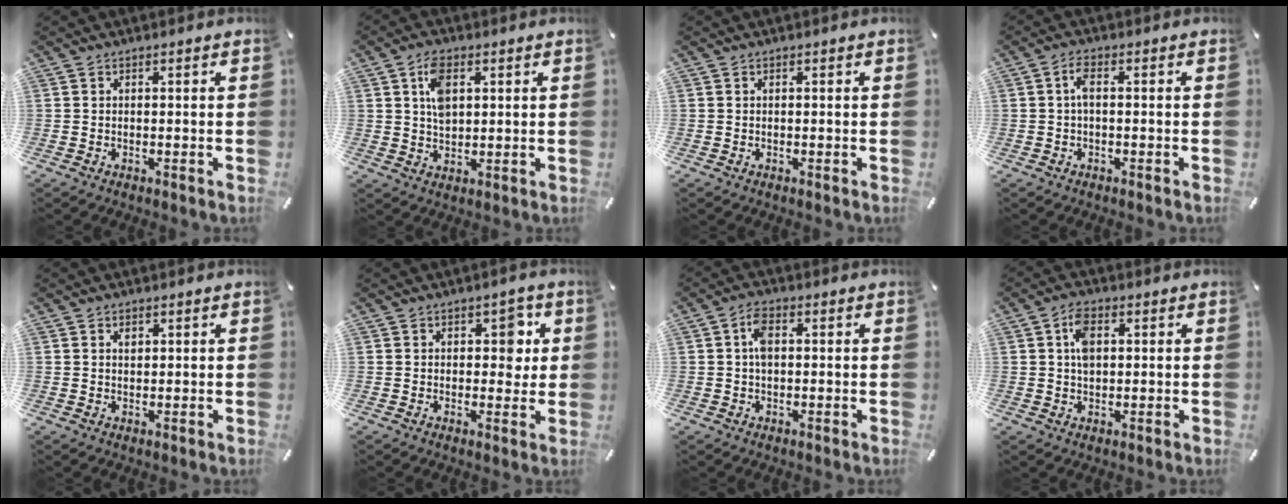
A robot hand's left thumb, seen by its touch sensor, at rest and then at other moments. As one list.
[{"total": 6.2, "force": [2.1, 3.7, 4.5], "torque": [-0.082, 0.001, 0.034]}, {"total": 0.0}, {"total": 3.1, "force": [-0.1, 1.1, 2.9], "torque": [-0.057, 0.009, -0.004]}, {"total": 1.3, "force": [0.6, 0.9, 0.7], "torque": [0.001, -0.005, 0.008]}, {"total": 5.7, "force": [1.3, 3.9, 4.0], "torque": [-0.027, -0.009, 0.009]}, {"total": 4.0, "force": [0.5, 2.3, 3.2], "torque": [-0.067, 0.003, 0.003]}, {"total": 5.2, "force": [1.3, 3.3, 3.8], "torque": [-0.073, 0.000, 0.016]}]